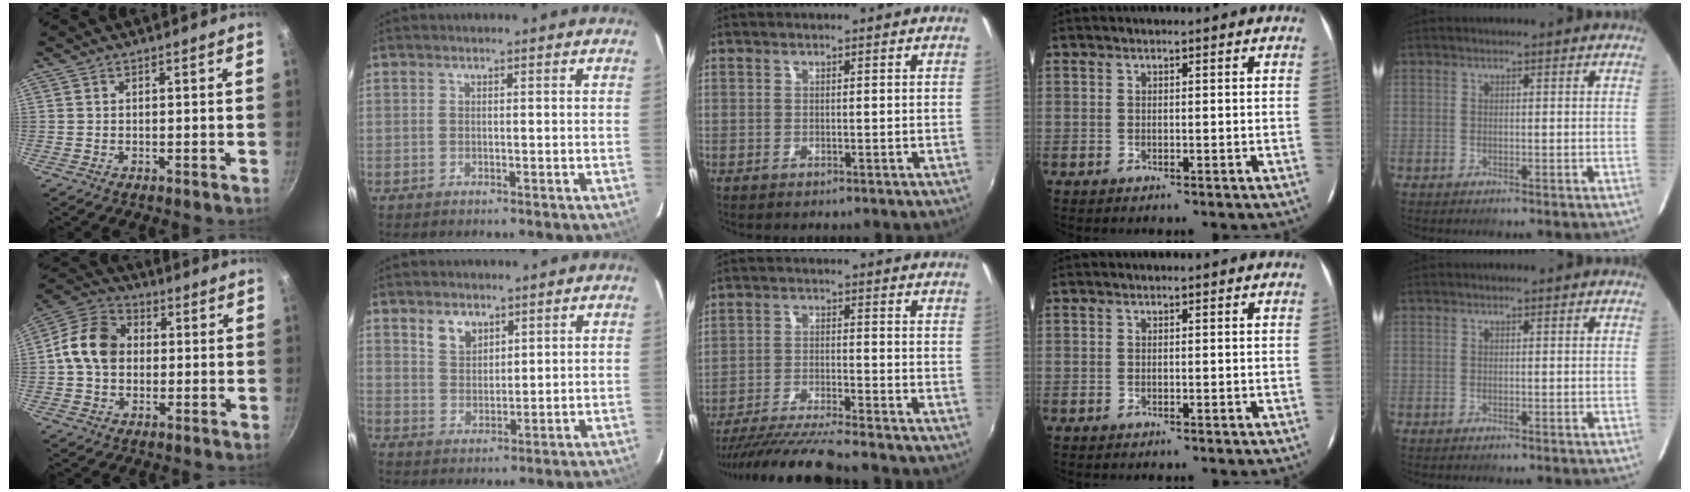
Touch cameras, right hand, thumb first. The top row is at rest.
{"thumb": {"total": 11.4, "force": [0.2, 9.0, 7.0], "torque": [-0.096, 0.023, -0.017]}, "index": {"total": 4.8, "force": [2.9, 3.1, 2.3], "torque": [-0.038, 0.005, 0.059]}, "middle": {"total": 11.6, "force": [-10.4, -0.6, 5.0], "torque": [-0.116, -0.021, -0.188]}}